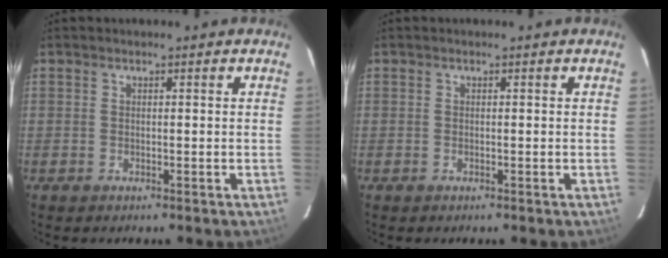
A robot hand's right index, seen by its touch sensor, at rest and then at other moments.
{"total": 0.0}